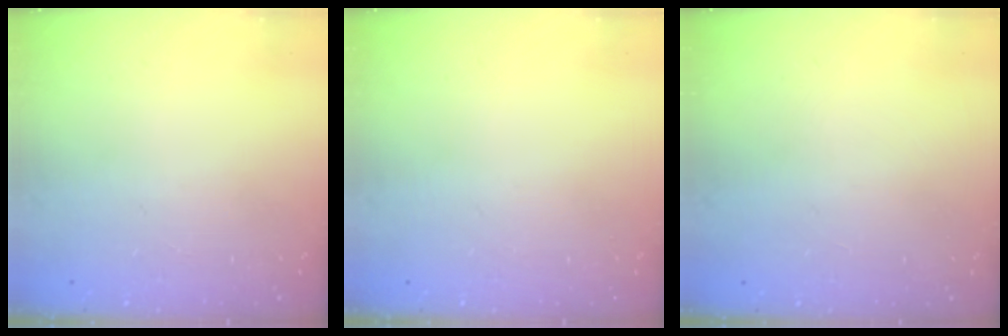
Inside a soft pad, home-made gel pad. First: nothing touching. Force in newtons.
{"total": 0.0}
{"total": 1.1, "press": 0.8, "slide": 0.7}